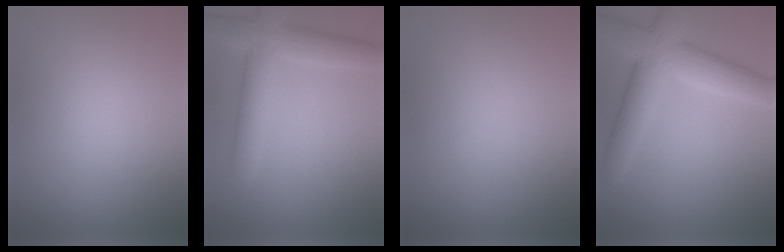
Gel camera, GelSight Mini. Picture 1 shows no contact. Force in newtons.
{"total": 6.3, "press": 6.3, "slide": 0.3}
{"total": 0.0}
{"total": 7.6, "press": 7.6, "slide": 0.3}